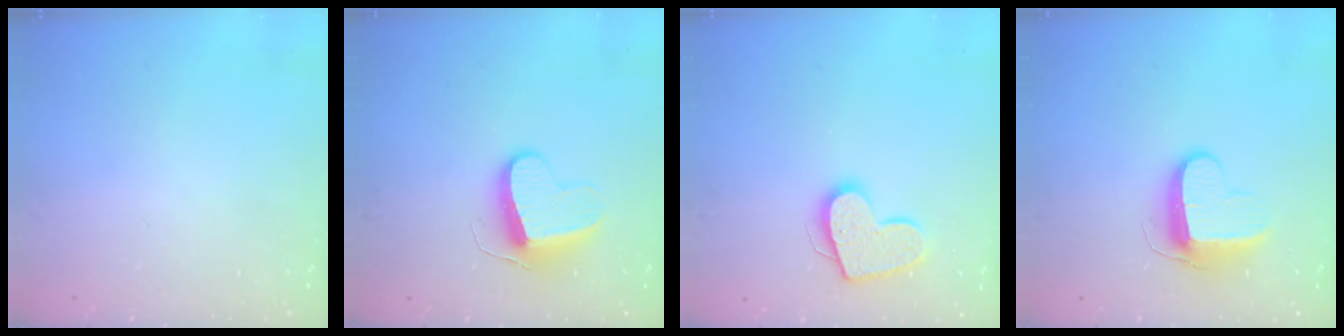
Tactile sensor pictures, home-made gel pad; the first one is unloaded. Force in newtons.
{"total": 10.0, "press": 10.0, "slide": 0.6}
{"total": 13.5, "press": 13.5, "slide": 0.9}
{"total": 9.7, "press": 9.7, "slide": 0.9}